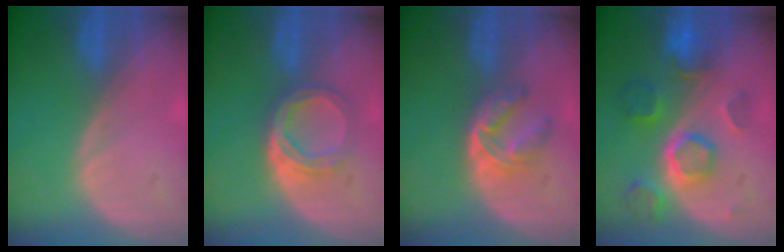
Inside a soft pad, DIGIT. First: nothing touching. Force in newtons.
{"total": 5.7, "press": 5.0, "slide": 2.7}
{"total": 6.2, "press": 5.0, "slide": 3.6}
{"total": 8.5, "press": 7.7, "slide": 3.6}